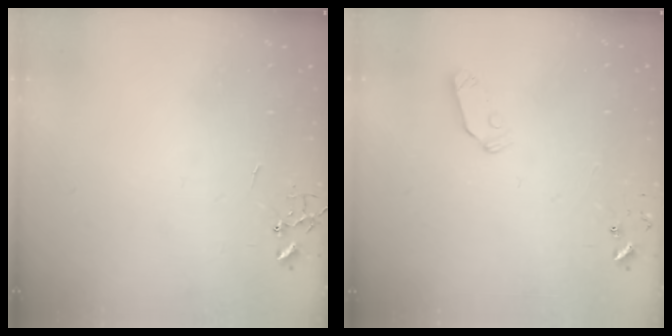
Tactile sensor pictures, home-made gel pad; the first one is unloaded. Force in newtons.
{"total": 5.1, "press": 5.0, "slide": 0.4}